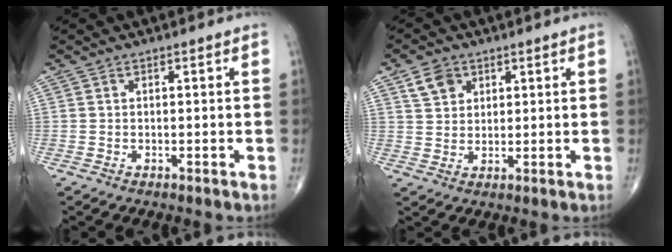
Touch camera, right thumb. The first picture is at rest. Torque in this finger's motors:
{"motor_torque": [-0.39, 0.48, 0.02, 0.12, 0.09]}